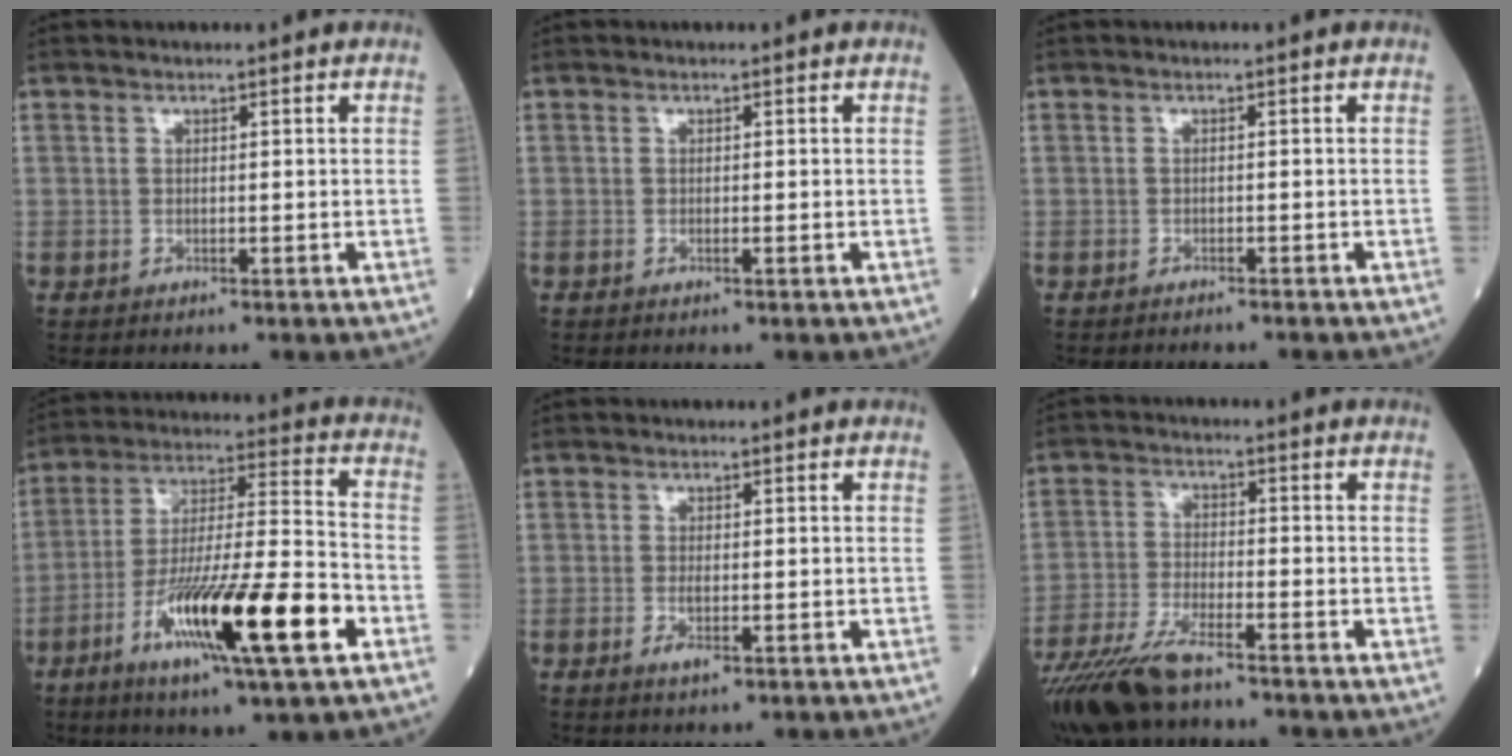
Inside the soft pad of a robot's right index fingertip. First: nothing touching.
{"total": 0.5, "force": [-0.2, 0.0, 0.5], "torque": [-0.012, -0.001, -0.003]}
{"total": 2.4, "force": [-2.3, -0.1, 0.5], "torque": [-0.009, -0.005, -0.029]}
{"total": 20.3, "force": [-8.5, 1.6, 18.4], "torque": [-0.325, -0.026, -0.146]}
{"total": 2.2, "force": [-0.9, 0.7, 1.9], "torque": [-0.034, -0.003, -0.013]}
{"total": 11.1, "force": [-8.4, 2.7, 6.6], "torque": [-0.131, -0.026, -0.158]}